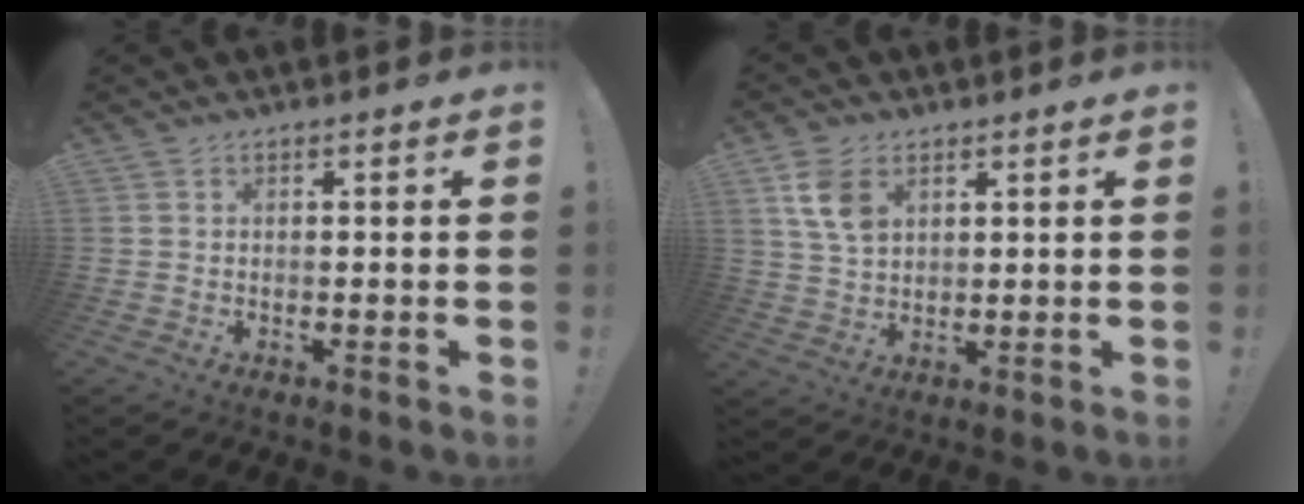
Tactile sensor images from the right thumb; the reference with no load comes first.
{"total": 8.2, "force": [3.4, 5.5, 5.1], "torque": [-0.096, -0.003, 0.068]}